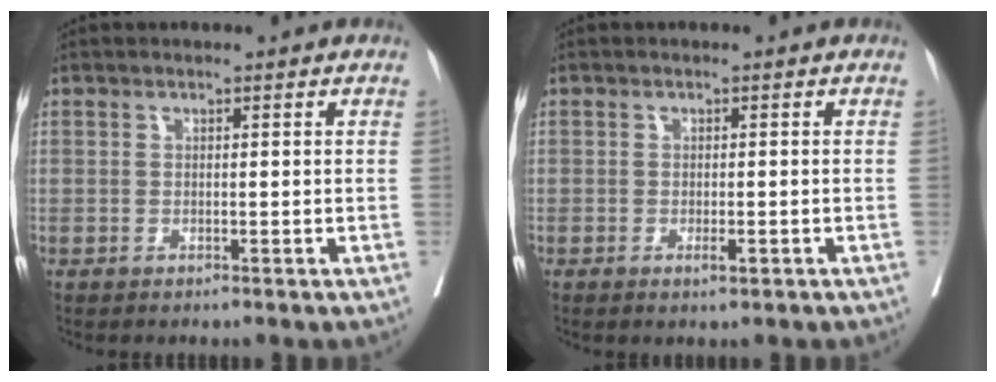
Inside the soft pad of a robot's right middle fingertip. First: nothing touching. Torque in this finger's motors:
{"motor_torque": [0.95, -1.19, 0.10, 0.03]}